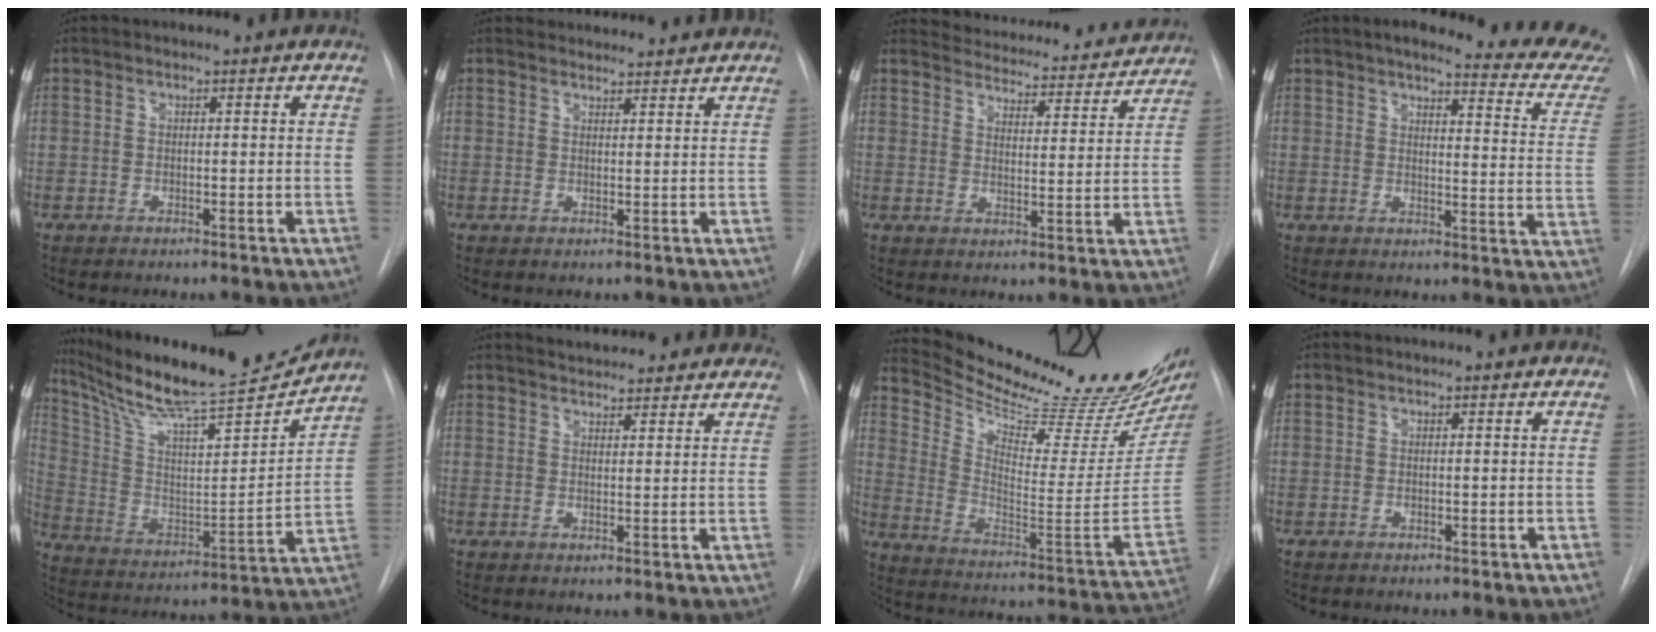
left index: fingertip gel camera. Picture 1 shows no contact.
{"total": 6.4, "force": [6.3, 1.1, 0.6], "torque": [-0.003, 0.024, 0.073]}
{"total": 16.9, "force": [16.2, 3.5, 3.1], "torque": [-0.030, -0.014, 0.197]}
{"total": 19.2, "force": [17.7, 1.2, 7.3], "torque": [-0.082, -0.075, 0.191]}
{"total": 21.8, "force": [20.0, 0.9, 8.6], "torque": [-0.166, -0.038, 0.323]}
{"total": 11.1, "force": [10.3, 3.1, 2.8], "torque": [-0.018, 0.019, 0.120]}
{"total": 27.3, "force": [24.7, 0.7, 11.7], "torque": [-0.194, -0.113, 0.349]}
{"total": 0.0}